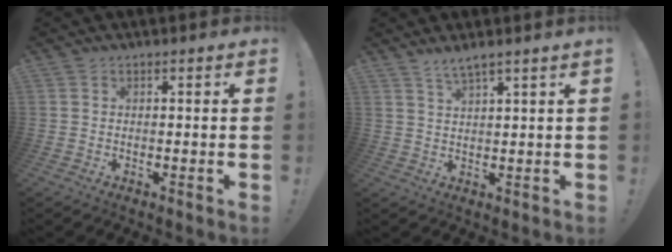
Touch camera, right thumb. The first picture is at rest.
{"total": 3.6, "force": [2.8, -0.4, 2.2], "torque": [-0.047, -0.014, 0.049]}